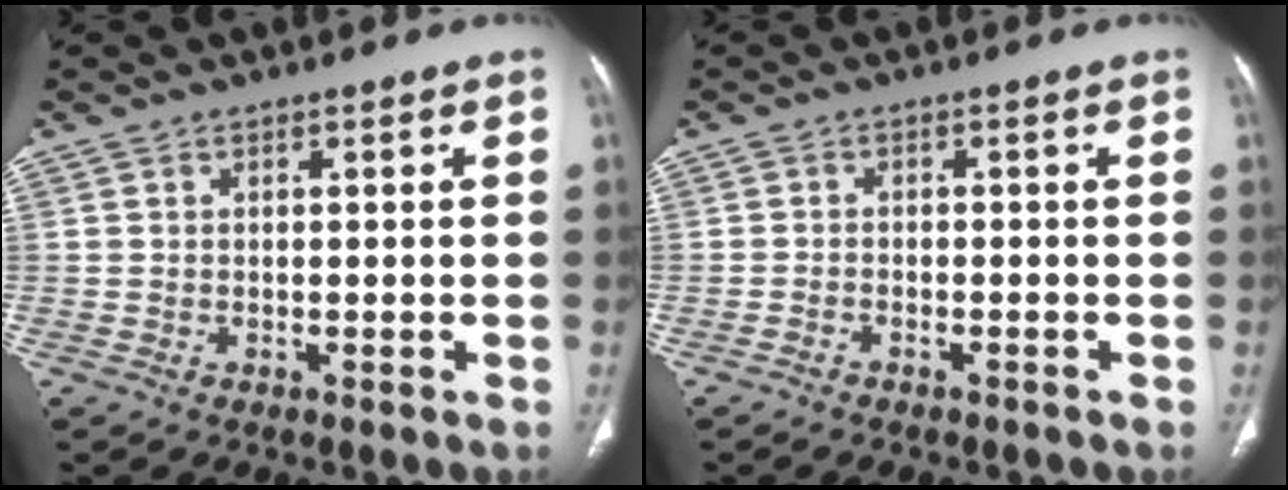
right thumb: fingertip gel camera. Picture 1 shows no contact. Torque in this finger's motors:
{"motor_torque": [-0.26, -0.01, -0.23, 0.06, 0.00]}